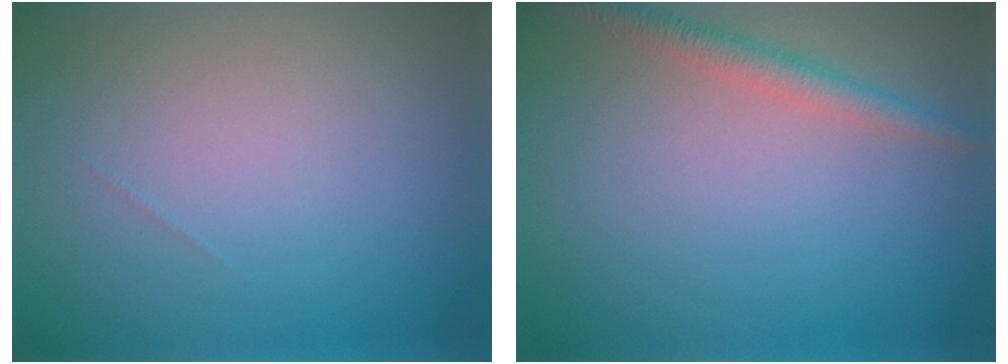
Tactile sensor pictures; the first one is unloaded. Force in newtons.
{"total": 2.3, "press": 2.3, "slide": 0.1}